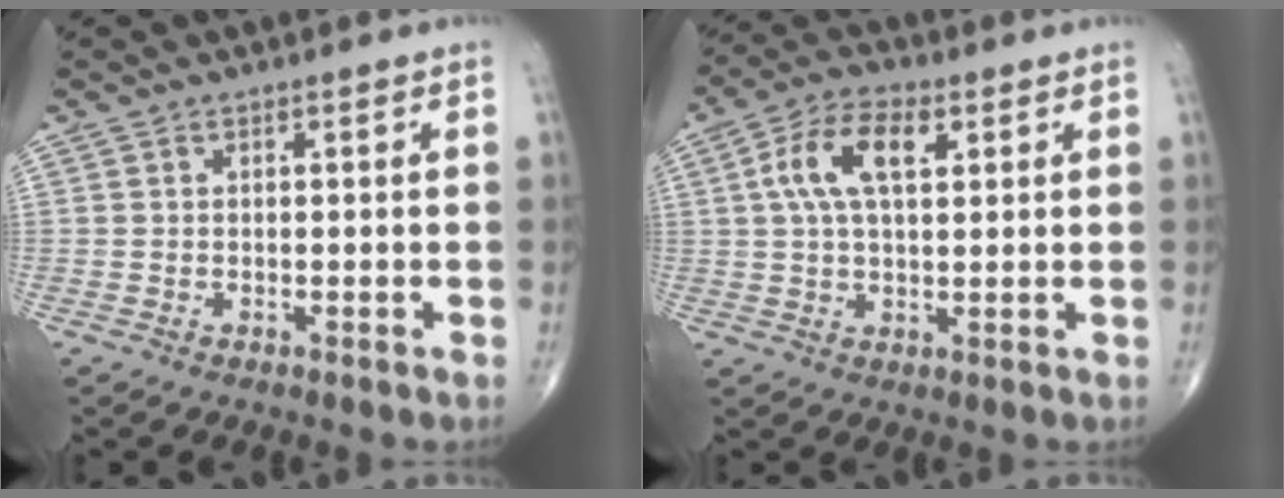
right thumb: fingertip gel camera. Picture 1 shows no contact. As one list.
[{"total": 9.7, "force": [2.9, 4.5, 8.0], "torque": [-0.155, 0.013, 0.050]}]